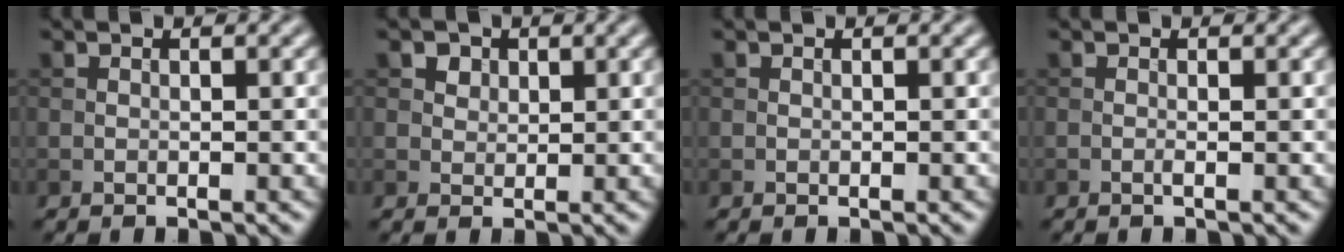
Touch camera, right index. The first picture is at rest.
{"total": 2.4, "force": [1.4, 1.7, 0.9], "torque": [-0.021, -0.004, 0.026]}
{"total": 0.0}
{"total": 0.5, "force": [-0.2, 0.0, 0.5], "torque": [-0.011, -0.003, -0.005]}